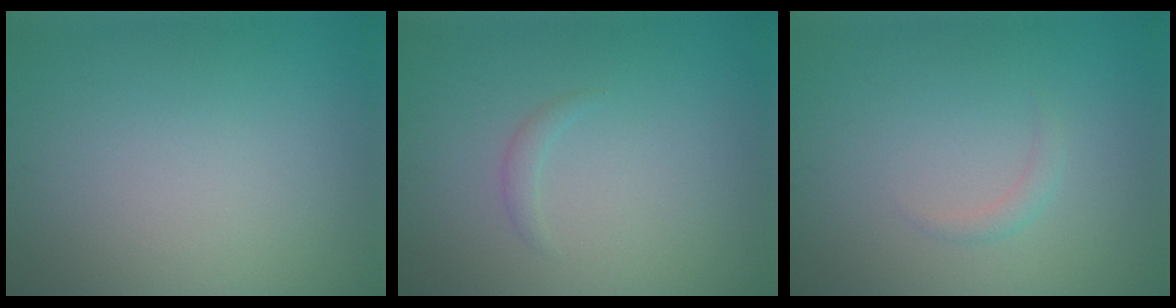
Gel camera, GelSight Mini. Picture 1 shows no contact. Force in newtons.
{"total": 0.8, "press": 0.8, "slide": 0.1}
{"total": 0.9, "press": 0.9, "slide": 0.1}